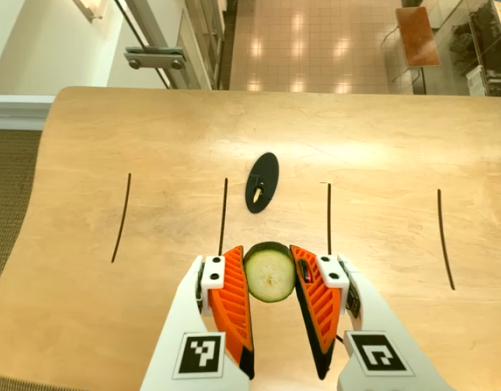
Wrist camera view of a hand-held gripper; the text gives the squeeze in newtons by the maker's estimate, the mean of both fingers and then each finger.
{"total": 11.3, "left": 11.2, "right": 11.5}